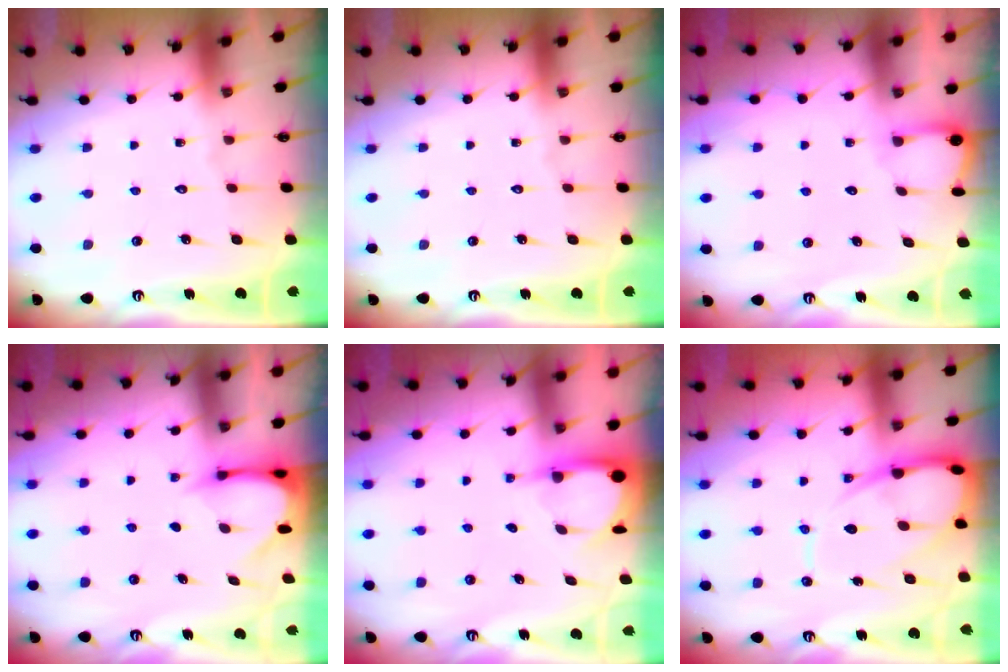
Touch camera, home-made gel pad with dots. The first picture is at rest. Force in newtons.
{"total": 0.0}
{"total": 2.7, "press": 2.7, "slide": 0.2}
{"total": 3.8, "press": 3.8, "slide": 0.3}
{"total": 3.8, "press": 3.8, "slide": 0.1}
{"total": 12.8, "press": 12.8, "slide": 1.2}